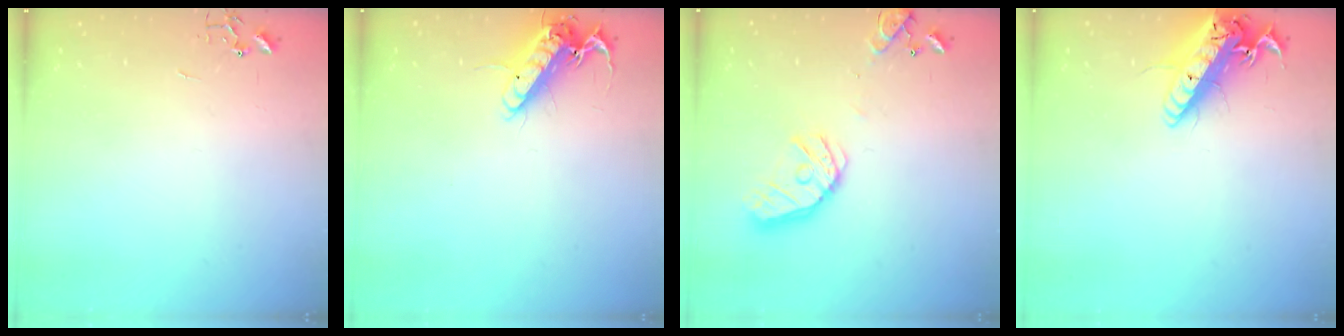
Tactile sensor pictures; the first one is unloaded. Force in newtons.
{"total": 14.3, "press": 14.2, "slide": 1.9}
{"total": 15.8, "press": 15.5, "slide": 2.5}
{"total": 19.7, "press": 19.5, "slide": 2.7}